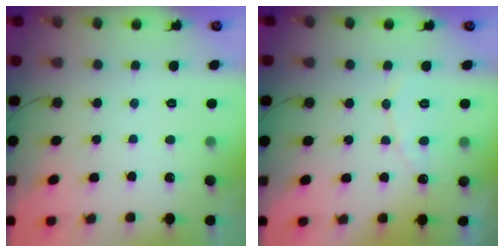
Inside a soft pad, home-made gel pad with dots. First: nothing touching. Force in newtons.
{"total": 5.8, "press": 5.8, "slide": 0.5}